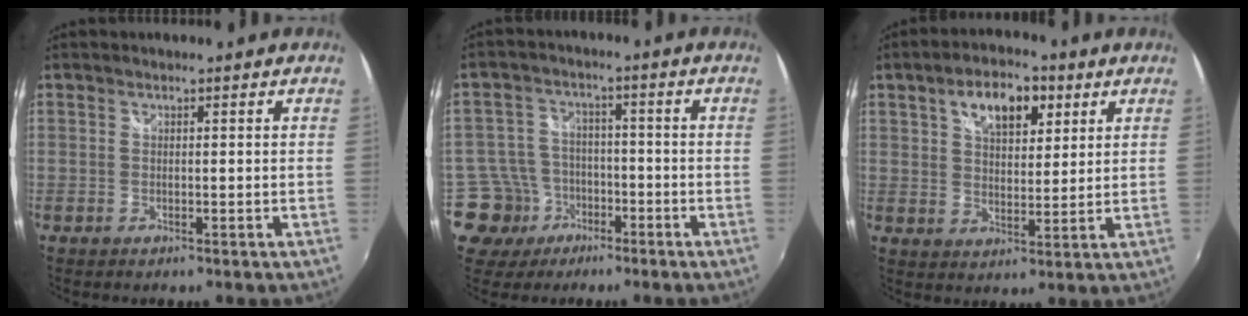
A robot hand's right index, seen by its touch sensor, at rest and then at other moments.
{"total": 9.3, "force": [-4.6, 7.9, 1.4], "torque": [-0.054, 0.026, -0.068]}
{"total": 10.0, "force": [4.8, 5.2, 7.0], "torque": [-0.113, 0.023, 0.079]}